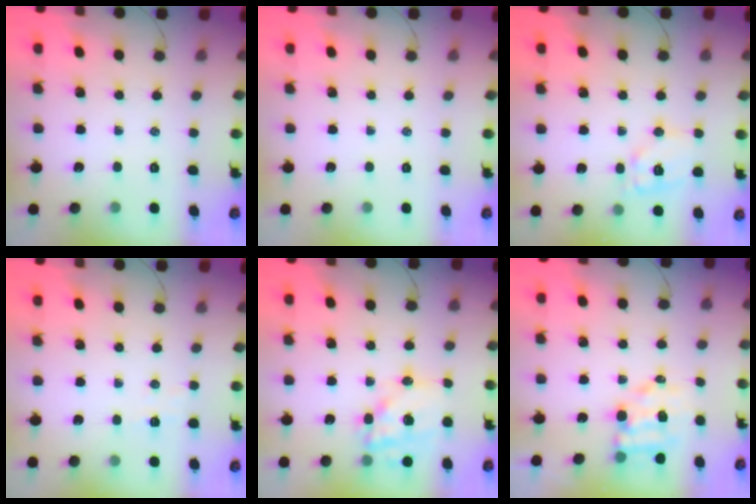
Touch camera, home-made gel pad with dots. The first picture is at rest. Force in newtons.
{"total": 0.0}
{"total": 11.3, "press": 11.3, "slide": 1.0}
{"total": 3.6, "press": 3.4, "slide": 1.0}
{"total": 16.0, "press": 15.5, "slide": 3.7}
{"total": 7.3, "press": 7.2, "slide": 0.8}